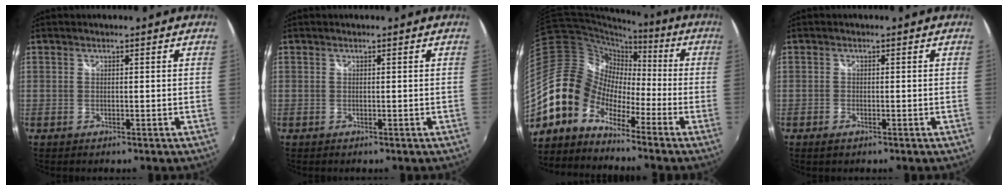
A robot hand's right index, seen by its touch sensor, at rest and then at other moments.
{"total": 0.0}
{"total": 13.6, "force": [-7.9, 9.9, 5.0], "torque": [-0.103, 0.031, -0.171]}
{"total": 1.3, "force": [-1.0, 0.6, 0.7], "torque": [-0.015, -0.003, -0.018]}